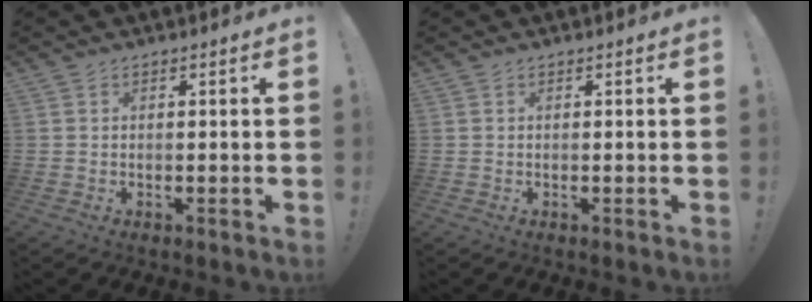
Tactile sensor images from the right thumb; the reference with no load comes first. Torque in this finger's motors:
{"motor_torque": [0.00, 0.00, -0.12, 0.15, 0.00]}